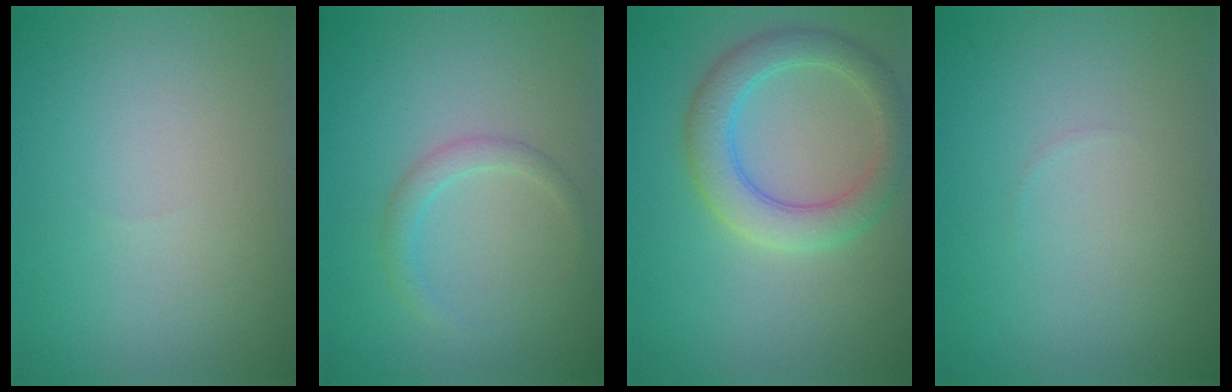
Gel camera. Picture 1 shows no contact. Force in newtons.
{"total": 1.5, "press": 1.5, "slide": 0.1}
{"total": 4.3, "press": 4.3, "slide": 0.2}
{"total": 0.0}